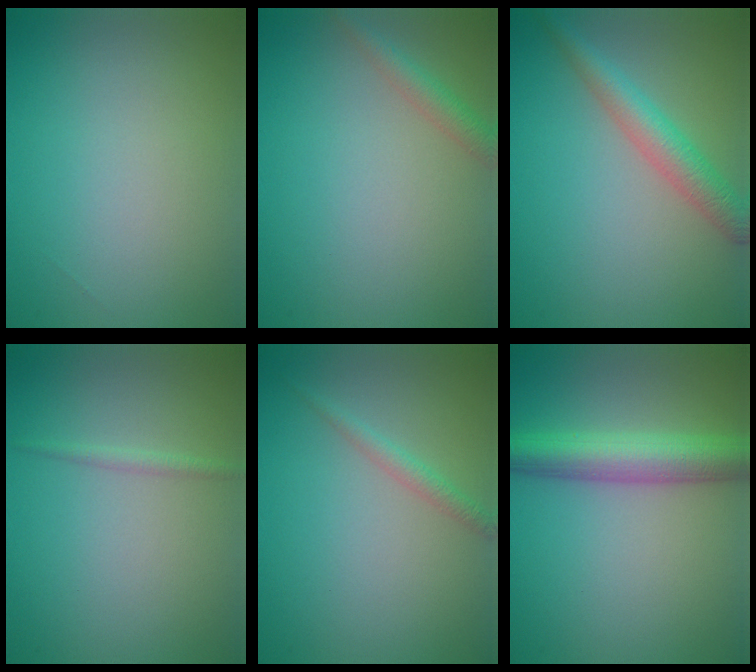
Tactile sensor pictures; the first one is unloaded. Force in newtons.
{"total": 2.0, "press": 2.0, "slide": 0.1}
{"total": 3.6, "press": 3.6, "slide": 0.1}
{"total": 0.8, "press": 0.8, "slide": 0.1}
{"total": 1.4, "press": 1.4, "slide": 0.0}
{"total": 5.4, "press": 5.4, "slide": 0.2}